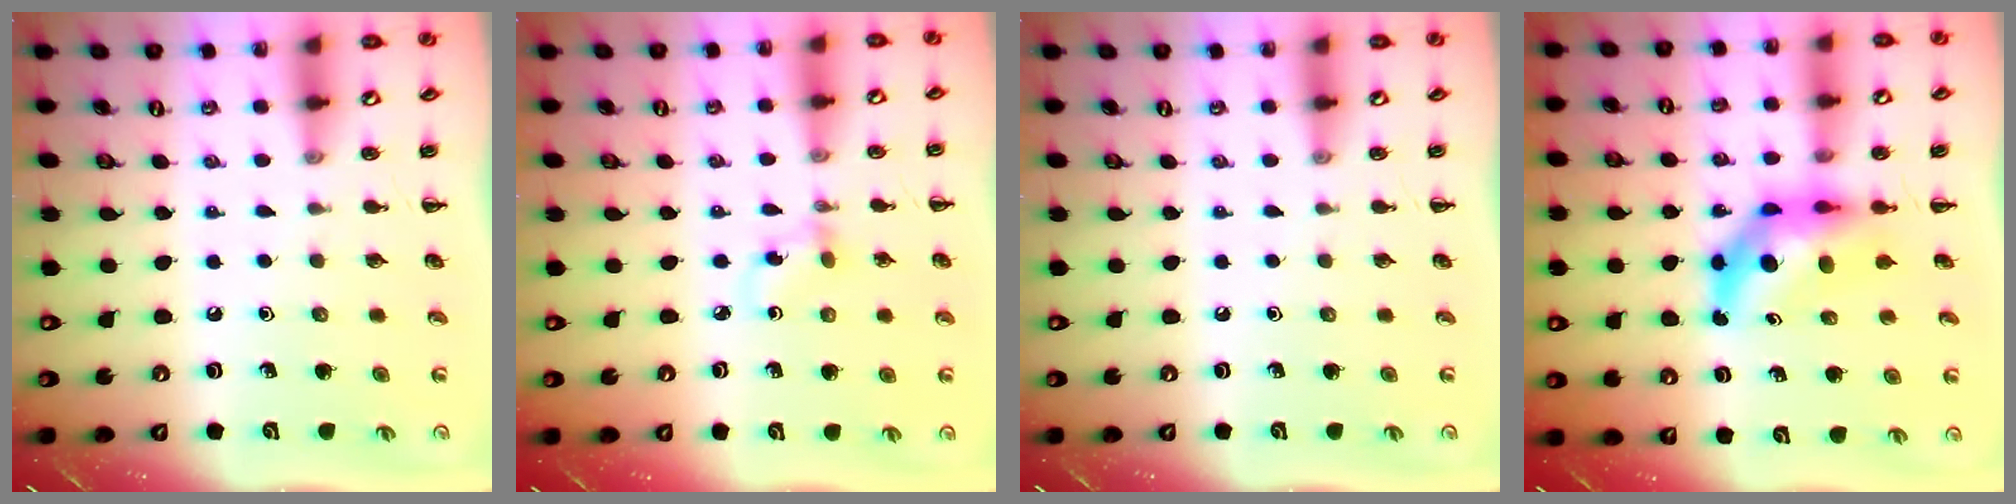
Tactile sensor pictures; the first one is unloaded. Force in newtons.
{"total": 3.4, "press": 3.2, "slide": 1.1}
{"total": 0.0}
{"total": 6.7, "press": 6.5, "slide": 2.0}